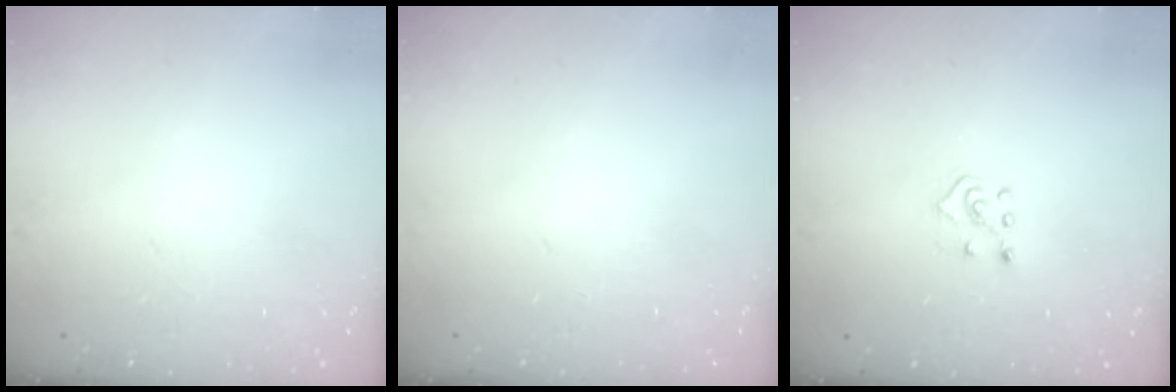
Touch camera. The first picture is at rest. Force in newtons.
{"total": 0.0}
{"total": 2.3, "press": 2.3, "slide": 0.5}